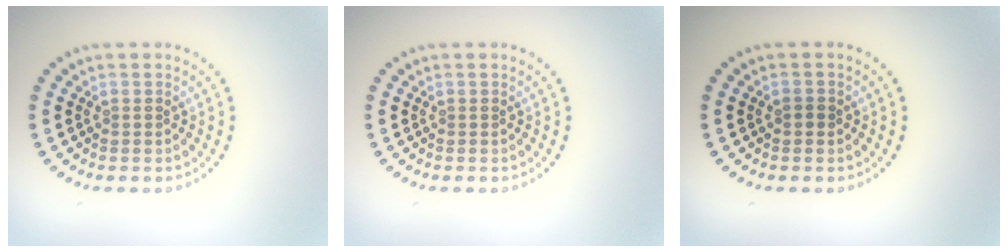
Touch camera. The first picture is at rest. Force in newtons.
{"total": 0.0}
{"total": 0.7, "press": 0.7, "slide": 0.1}